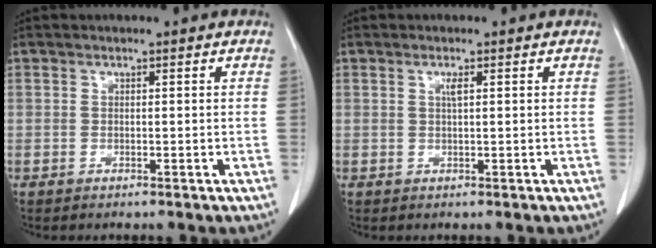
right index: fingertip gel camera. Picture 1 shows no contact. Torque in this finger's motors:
{"motor_torque": [0.13, -0.06, 0.02, 0.02]}